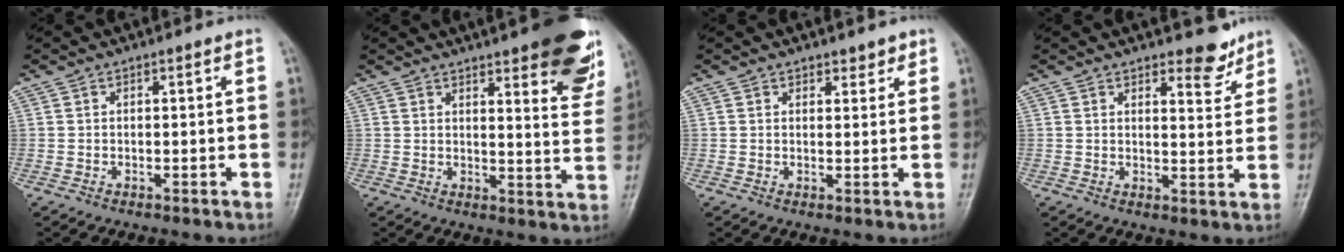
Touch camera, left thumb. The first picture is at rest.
{"total": 18.5, "force": [11.5, 5.0, 13.6], "torque": [-0.142, -0.052, 0.135]}
{"total": 2.4, "force": [1.8, 1.3, 0.9], "torque": [0.008, -0.010, 0.022]}
{"total": 5.4, "force": [4.2, 2.1, 2.7], "torque": [-0.014, -0.032, 0.057]}